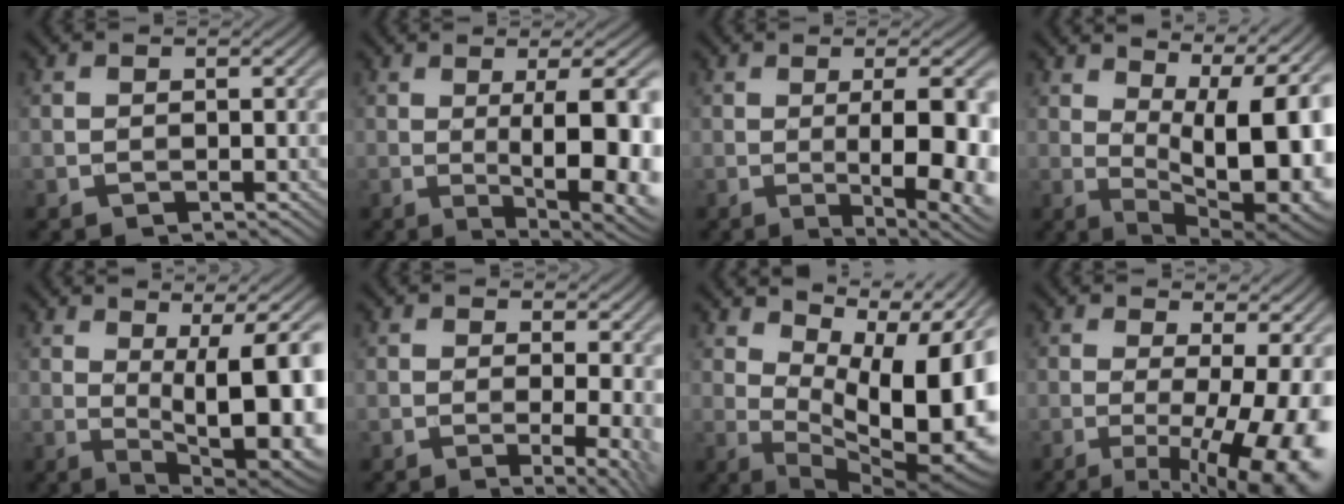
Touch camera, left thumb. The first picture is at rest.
{"total": 13.5, "force": [-0.8, 4.2, 12.8], "torque": [-0.141, 0.016, -0.020]}
{"total": 12.1, "force": [-1.0, 3.6, 11.5], "torque": [-0.125, 0.012, -0.026]}
{"total": 16.6, "force": [2.9, 7.3, 14.7], "torque": [-0.200, 0.023, 0.060]}
{"total": 12.1, "force": [0.4, 3.6, 11.5], "torque": [-0.167, 0.008, 0.010]}
{"total": 5.9, "force": [0.2, 1.8, 5.7], "torque": [-0.075, -0.007, 0.001]}
{"total": 17.0, "force": [4.8, 7.1, 14.7], "torque": [-0.202, 0.018, 0.094]}
{"total": 14.0, "force": [-2.4, 4.6, 13.0], "torque": [-0.149, 0.001, -0.023]}